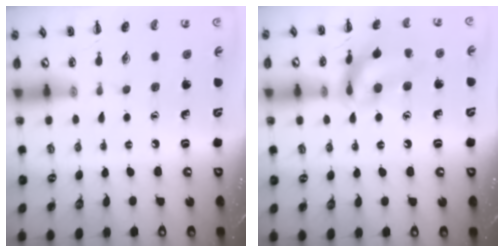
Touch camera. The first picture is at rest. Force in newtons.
{"total": 14.0, "press": 13.9, "slide": 1.5}